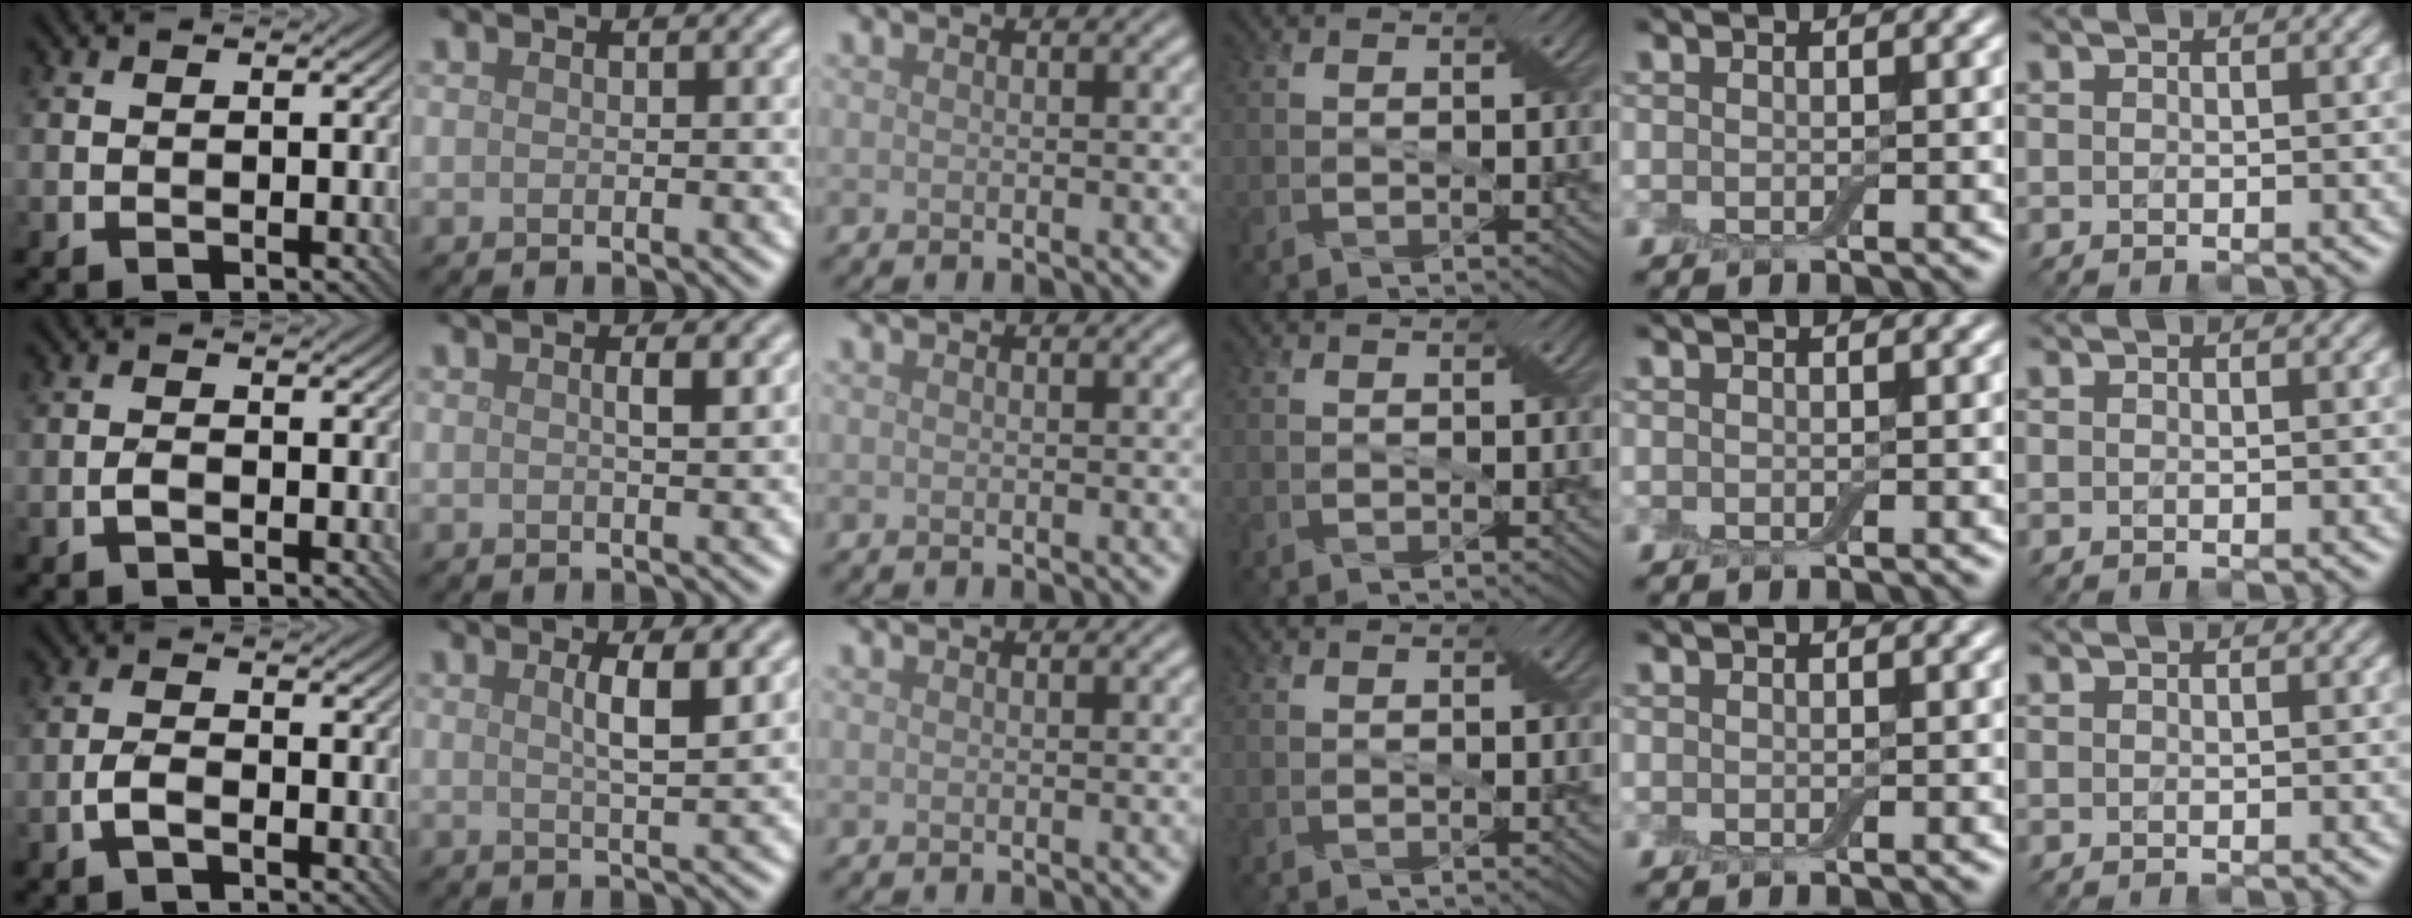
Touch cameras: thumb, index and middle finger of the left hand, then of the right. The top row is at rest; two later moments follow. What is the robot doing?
{"motion": "squeeze", "object": "air blower"}